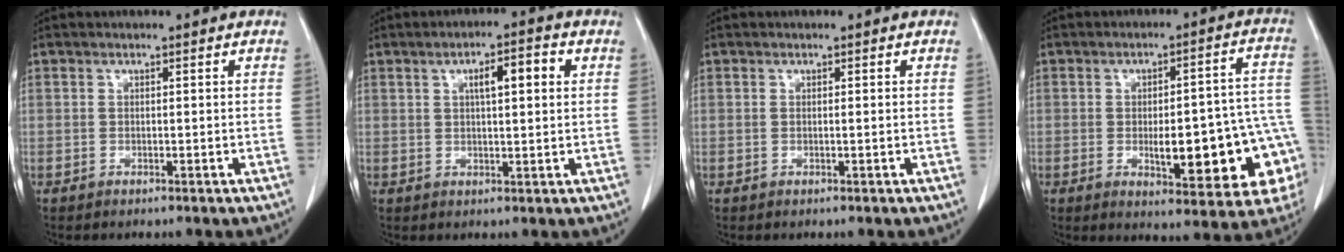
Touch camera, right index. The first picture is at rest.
{"total": 6.4, "force": [1.9, 1.7, 5.9], "torque": [-0.099, 0.015, 0.032]}
{"total": 0.9, "force": [-0.1, 0.3, 0.8], "torque": [-0.027, 0.005, 0.004]}
{"total": 20.1, "force": [-4.9, 5.8, 18.7], "torque": [-0.161, 0.035, -0.040]}